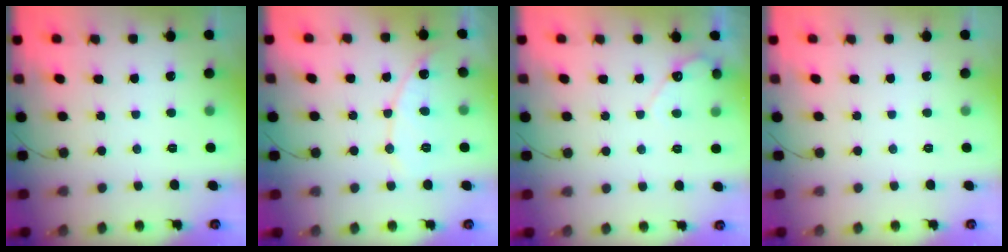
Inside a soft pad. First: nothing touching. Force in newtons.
{"total": 8.7, "press": 8.6, "slide": 0.7}
{"total": 4.0, "press": 4.0, "slide": 0.3}
{"total": 0.0}